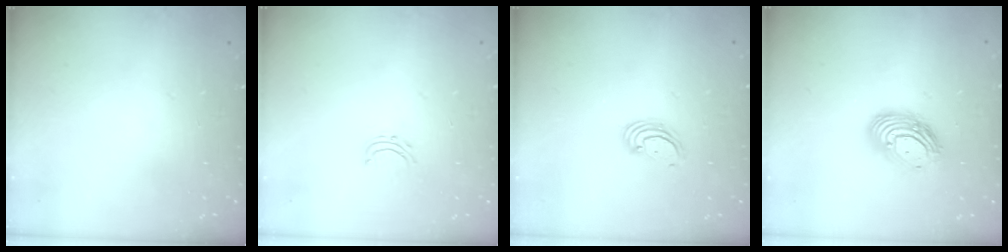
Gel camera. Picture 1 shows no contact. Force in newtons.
{"total": 3.7, "press": 3.7, "slide": 0.3}
{"total": 2.4, "press": 2.4, "slide": 0.2}
{"total": 11.8, "press": 11.8, "slide": 1.0}